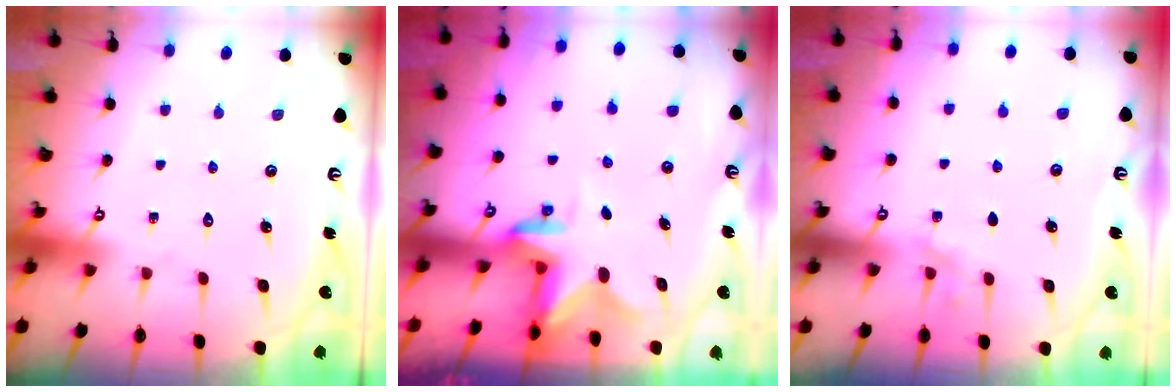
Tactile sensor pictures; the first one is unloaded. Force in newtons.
{"total": 2.5, "press": 2.5, "slide": 0.4}
{"total": 2.7, "press": 2.4, "slide": 1.4}